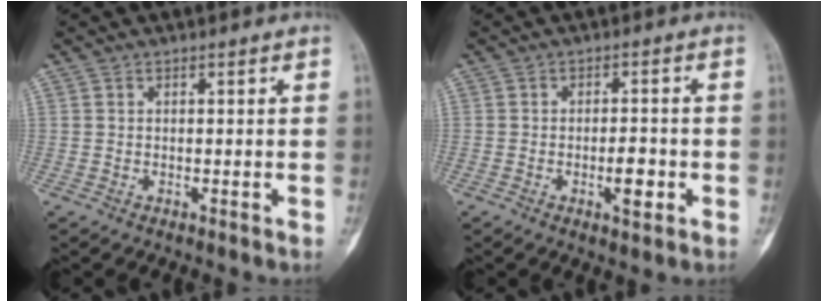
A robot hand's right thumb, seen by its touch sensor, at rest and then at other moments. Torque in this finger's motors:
{"motor_torque": [0.96, 0.82, 0.46, -0.30, 0.07]}